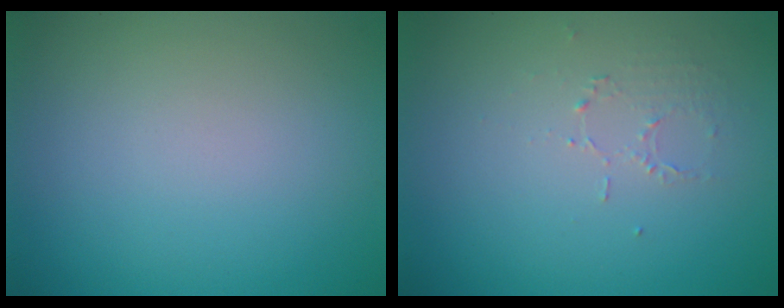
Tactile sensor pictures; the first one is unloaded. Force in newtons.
{"total": 1.0, "press": 0.5, "slide": 0.9}